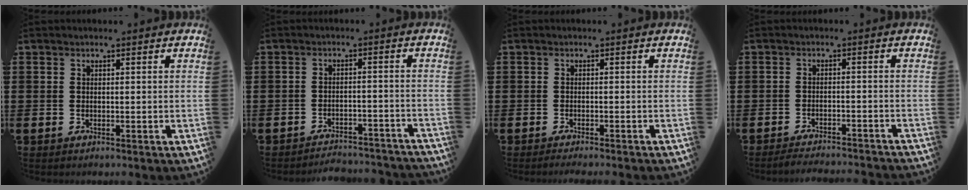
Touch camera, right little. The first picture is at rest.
{"total": 2.8, "force": [-2.8, 0.0, -0.1], "torque": [-0.003, 0.005, -0.061]}
{"total": 0.8, "force": [-0.8, -0.2, 0.2], "torque": [-0.003, -0.003, -0.015]}
{"total": 2.0, "force": [-2.0, -0.2, 0.2], "torque": [-0.004, 0.005, -0.042]}